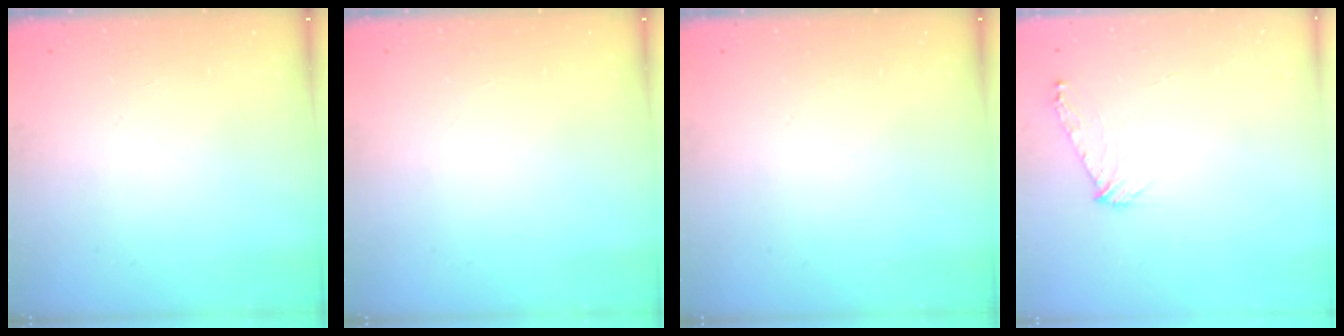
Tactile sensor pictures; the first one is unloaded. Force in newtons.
{"total": 0.0}
{"total": 0.0}
{"total": 6.6, "press": 6.6, "slide": 0.9}